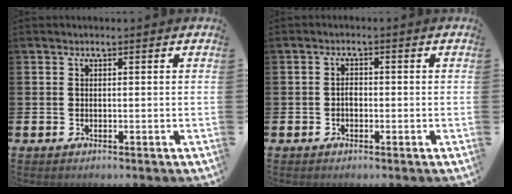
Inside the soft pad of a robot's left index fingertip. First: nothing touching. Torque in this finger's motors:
{"motor_torque": [-0.01, 0.06, 0.01, 0.00]}